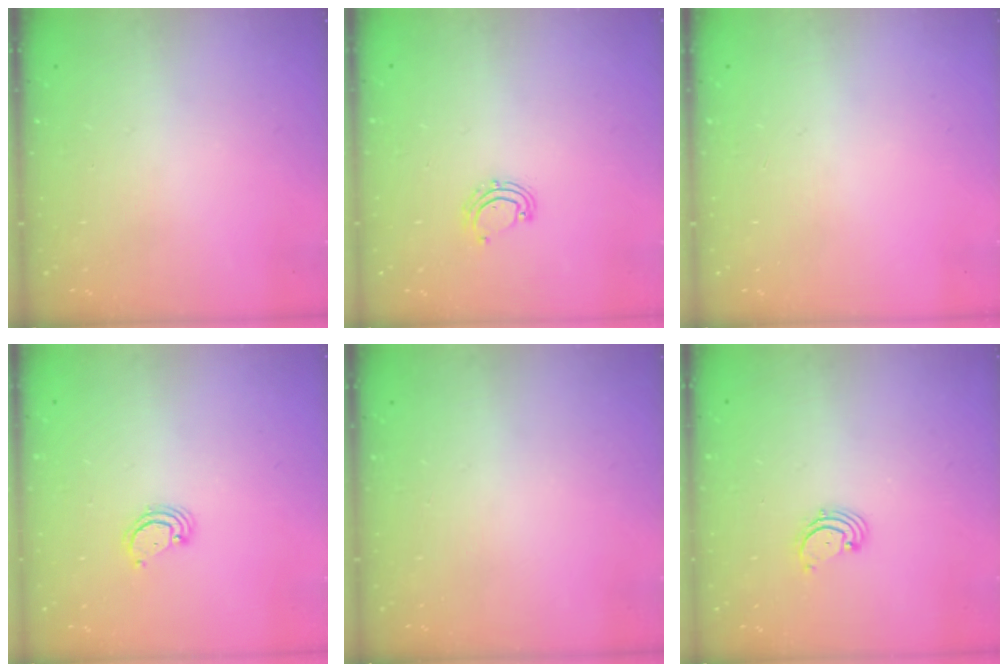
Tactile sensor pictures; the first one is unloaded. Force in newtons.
{"total": 6.5, "press": 6.3, "slide": 1.6}
{"total": 0.0}
{"total": 2.6, "press": 2.6, "slide": 0.2}
{"total": 0.0}
{"total": 1.7, "press": 1.6, "slide": 0.2}